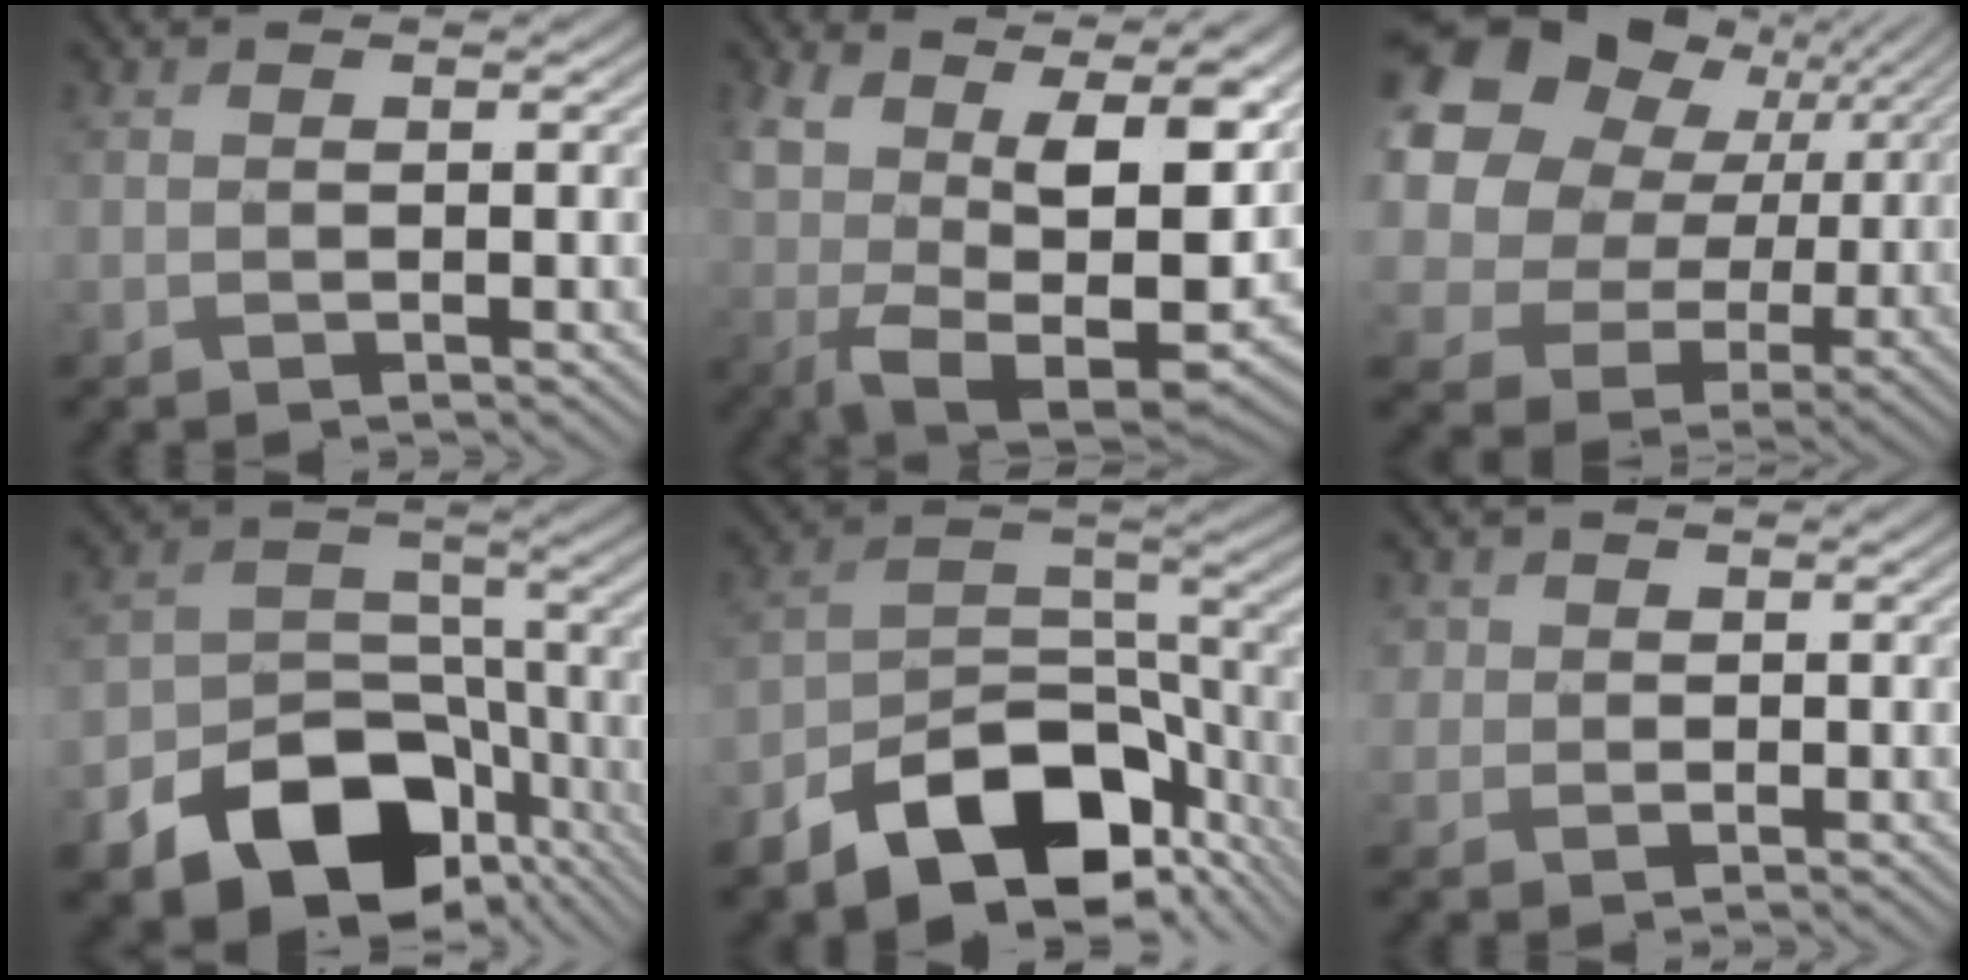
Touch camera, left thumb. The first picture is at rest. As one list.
[{"total": 17.0, "force": [5.1, 9.5, 13.1], "torque": [-0.252, -0.020, 0.110]}, {"total": 21.1, "force": [7.6, 16.8, 10.2], "torque": [-0.291, 0.043, 0.131]}, {"total": 16.1, "force": [-9.3, 10.5, 7.8], "torque": [-0.164, -0.039, -0.142]}, {"total": 13.8, "force": [-8.4, 7.7, 7.9], "torque": [-0.146, -0.015, -0.154]}, {"total": 1.9, "force": [0.7, 1.8, 0.3], "torque": [-0.009, -0.002, 0.013]}]